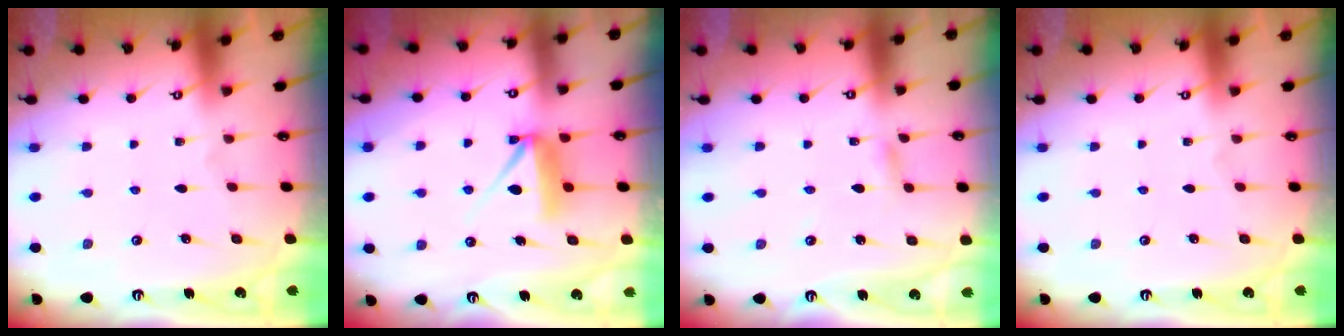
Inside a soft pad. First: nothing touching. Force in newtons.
{"total": 8.1, "press": 8.1, "slide": 0.1}
{"total": 2.4, "press": 2.4, "slide": 0.2}
{"total": 0.0}